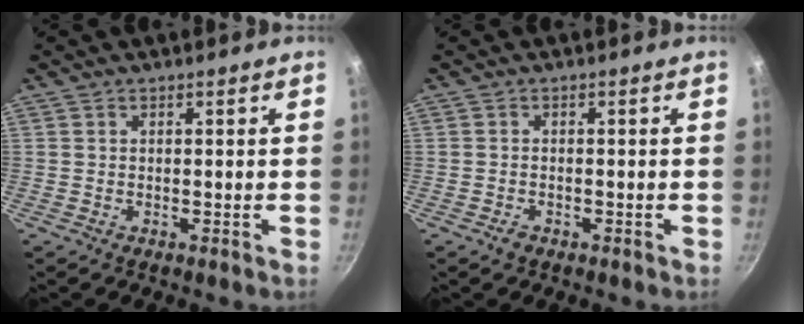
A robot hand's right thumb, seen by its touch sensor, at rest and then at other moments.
{"total": 1.5, "force": [-1.0, 0.9, 0.7], "torque": [-0.014, 0.009, -0.015]}